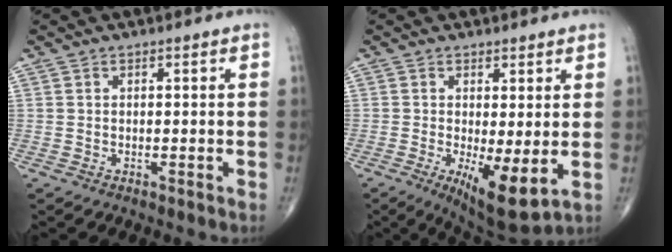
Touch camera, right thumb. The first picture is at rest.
{"total": 9.0, "force": [-1.5, 2.8, 8.4], "torque": [-0.137, -0.028, -0.016]}